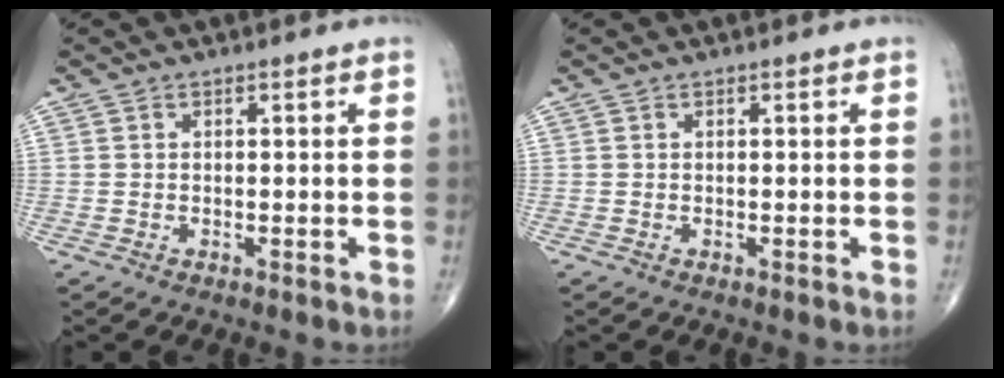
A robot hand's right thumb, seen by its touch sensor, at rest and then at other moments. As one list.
[{"total": 0.0}]